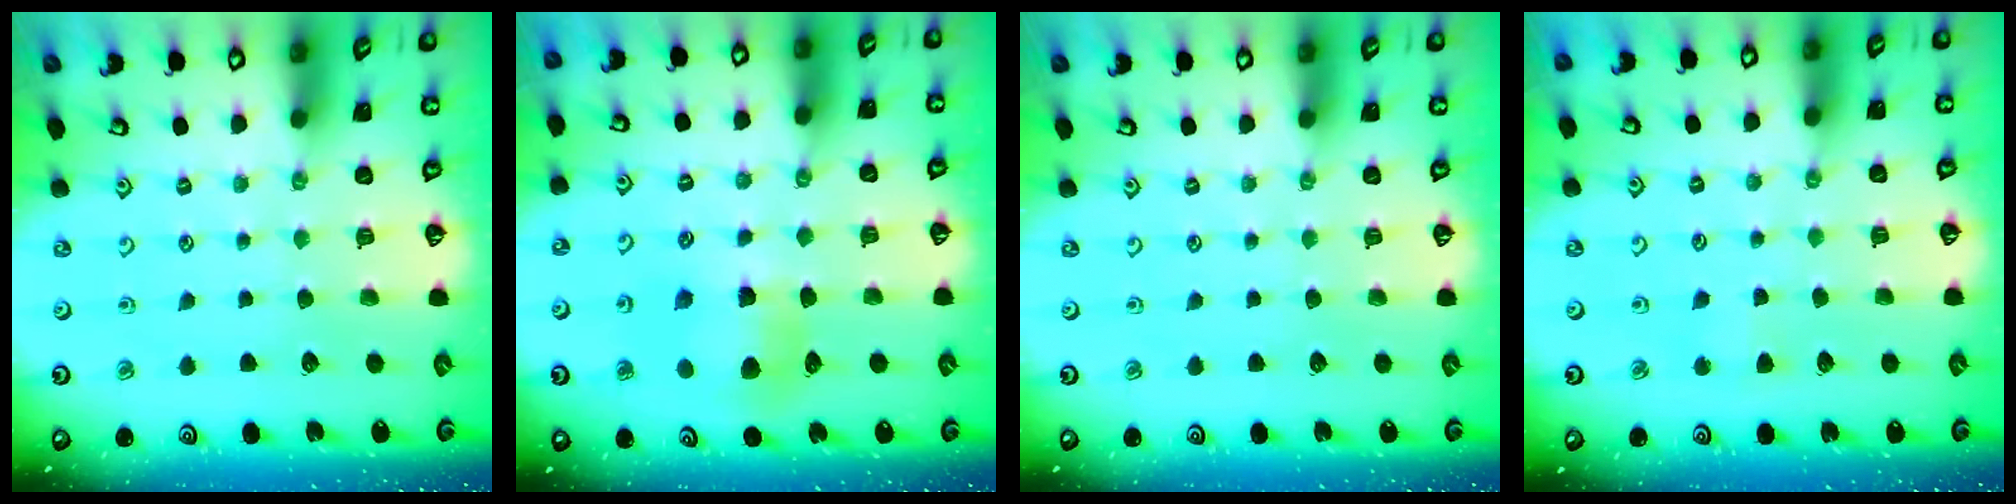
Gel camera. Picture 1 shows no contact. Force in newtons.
{"total": 8.1, "press": 8.0, "slide": 0.9}
{"total": 0.0}
{"total": 2.8, "press": 2.8, "slide": 0.5}